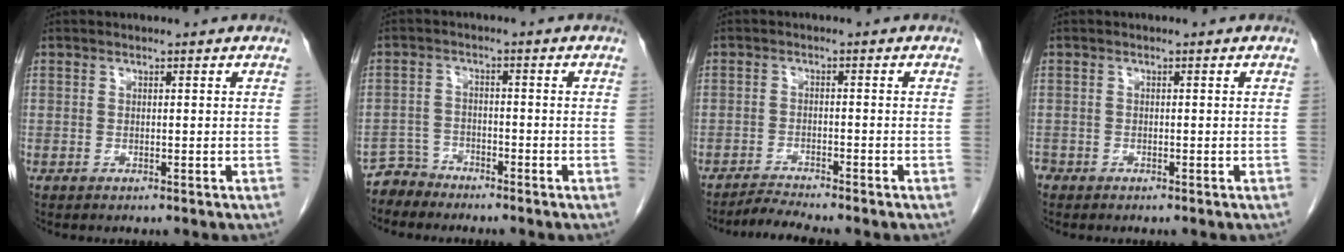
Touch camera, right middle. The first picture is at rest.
{"total": 3.2, "force": [-2.9, 0.9, -1.0], "torque": [0.022, -0.004, -0.058]}
{"total": 3.4, "force": [-3.1, -1.1, 0.5], "torque": [-0.021, -0.021, -0.057]}
{"total": 1.3, "force": [-1.0, 0.8, 0.3], "torque": [-0.011, 0.000, -0.018]}